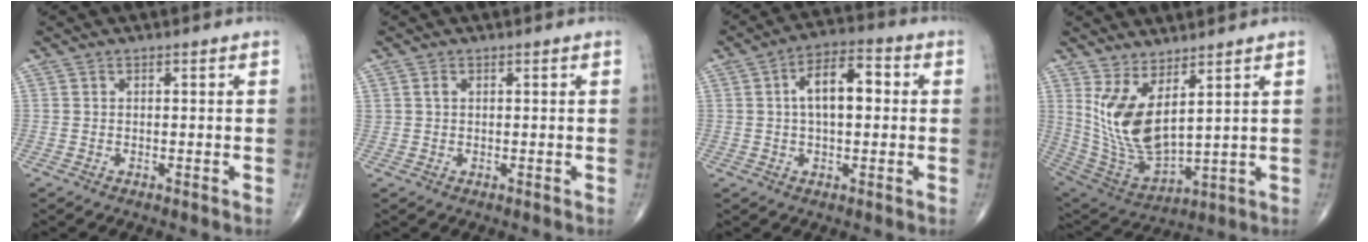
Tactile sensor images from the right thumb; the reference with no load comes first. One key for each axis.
{"total": 1.0, "fx": 0.3, "fy": 0.7, "fz": 0.5, "tx": -0.009, "ty": 0.002, "tz": 0.007}
{"total": 9.7, "fx": 1.2, "fy": 4.8, "fz": 8.3, "tx": -0.128, "ty": 0.024, "tz": 0.013}
{"total": 13.1, "fx": 5.0, "fy": 5.2, "fz": 10.9, "tx": -0.216, "ty": -0.048, "tz": 0.123}